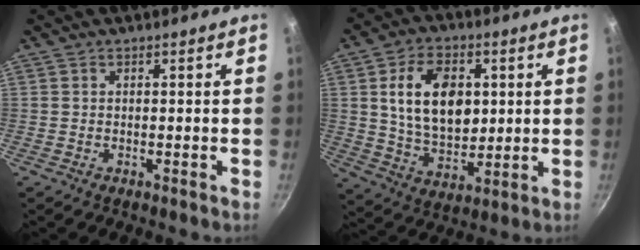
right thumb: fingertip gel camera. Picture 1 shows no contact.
{"total": 15.0, "force": [3.1, 10.0, 10.8], "torque": [-0.155, -0.012, 0.058]}